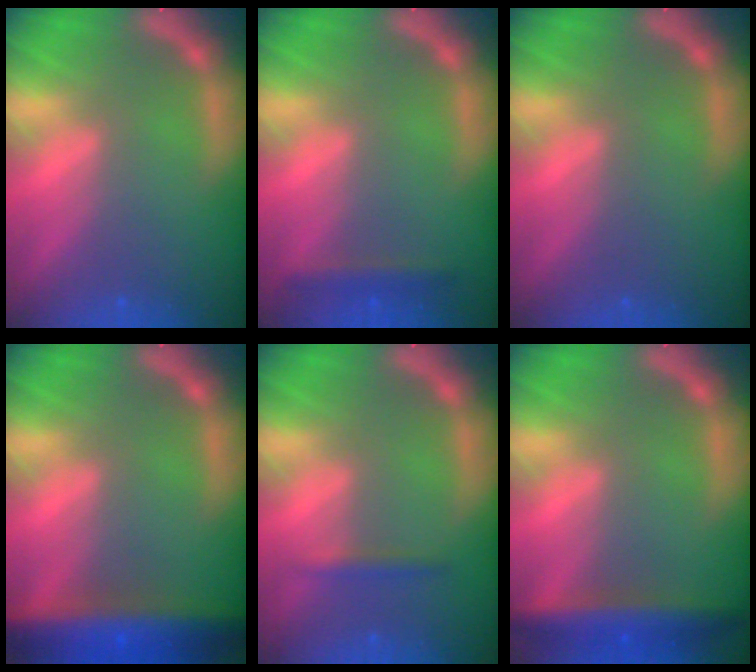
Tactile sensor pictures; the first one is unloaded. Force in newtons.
{"total": 1.9}
{"total": 0.0}
{"total": 9.5}
{"total": 1.4}
{"total": 5.5}